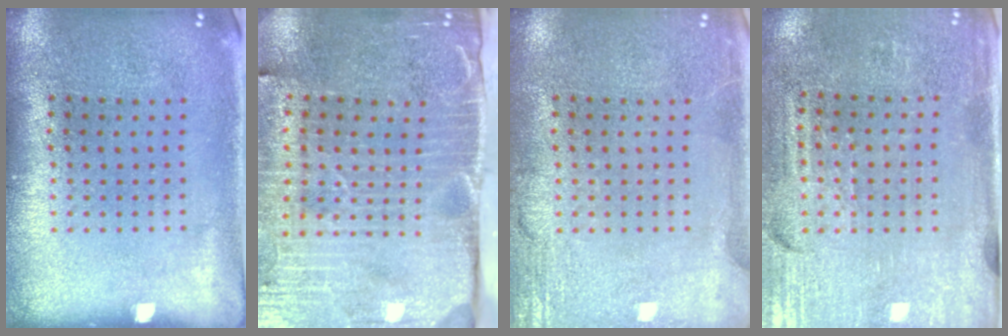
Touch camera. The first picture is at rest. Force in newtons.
{"total": 4.7, "press": 3.9, "slide": 2.6}
{"total": 2.7, "press": 2.7, "slide": 0.3}
{"total": 3.4, "press": 3.1, "slide": 1.4}